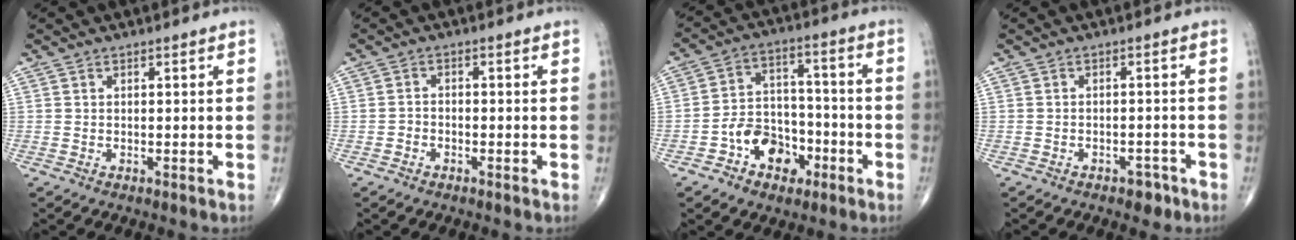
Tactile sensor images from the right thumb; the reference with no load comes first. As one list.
[{"total": 1.6, "force": [-0.9, 1.2, 0.5], "torque": [-0.004, 0.008, -0.018]}, {"total": 10.8, "force": [-4.9, 7.8, 5.7], "torque": [-0.053, 0.048, -0.083]}, {"total": 2.6, "force": [-1.7, 1.6, 1.2], "torque": [-0.007, 0.011, -0.019]}]